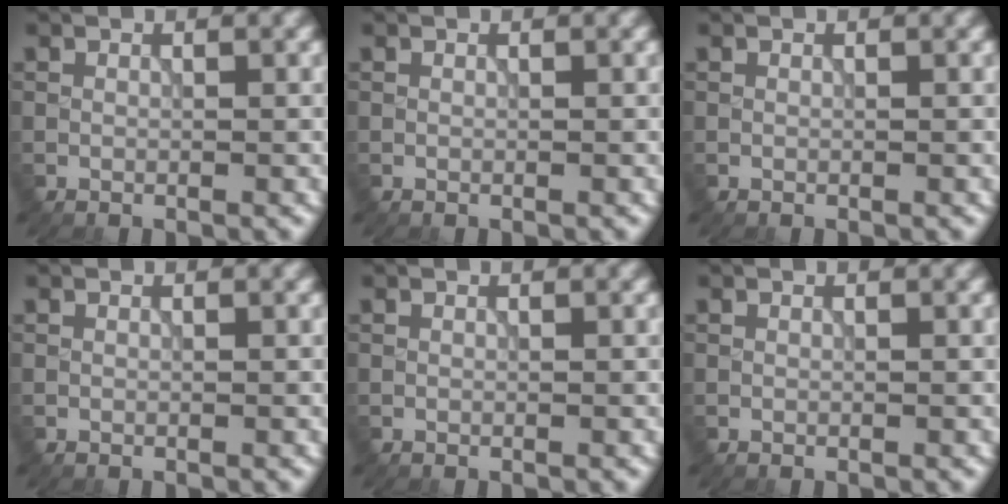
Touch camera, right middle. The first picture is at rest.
{"total": 0.0}
{"total": 0.0}
{"total": 0.0}
{"total": 0.0}
{"total": 0.0}